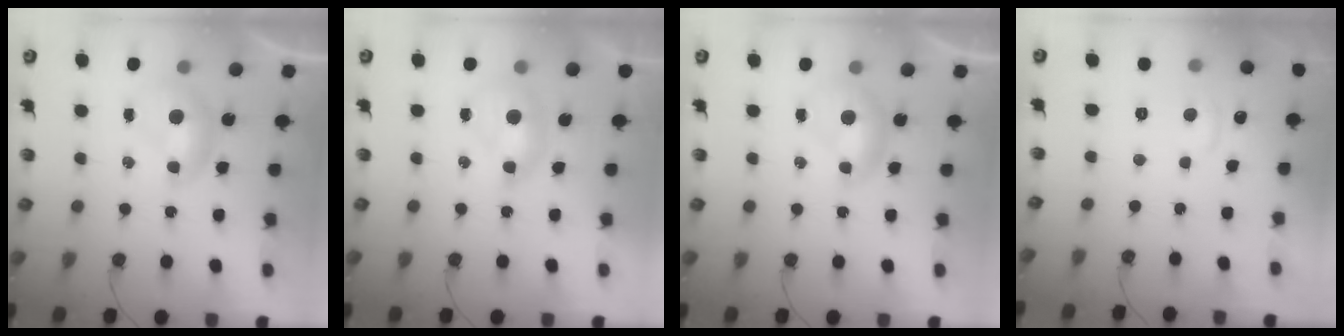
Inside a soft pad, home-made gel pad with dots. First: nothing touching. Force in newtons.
{"total": 1.5, "press": 1.3, "slide": 0.7}
{"total": 0.0}
{"total": 0.8, "press": 0.2, "slide": 0.8}